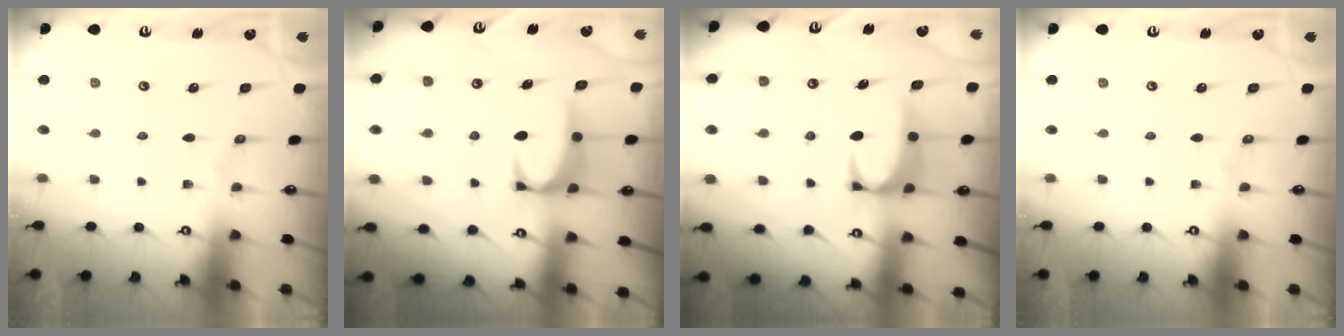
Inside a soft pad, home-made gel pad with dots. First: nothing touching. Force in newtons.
{"total": 2.4, "press": 2.3, "slide": 0.7}
{"total": 3.2, "press": 3.2, "slide": 0.6}
{"total": 0.0}